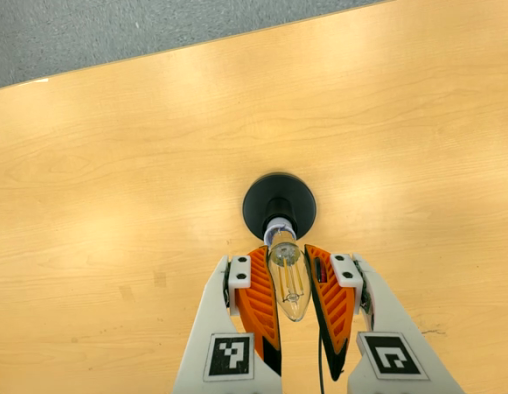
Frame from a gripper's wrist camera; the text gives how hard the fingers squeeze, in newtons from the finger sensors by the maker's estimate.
{"total": 21.6, "left": 23.9, "right": 19.4}